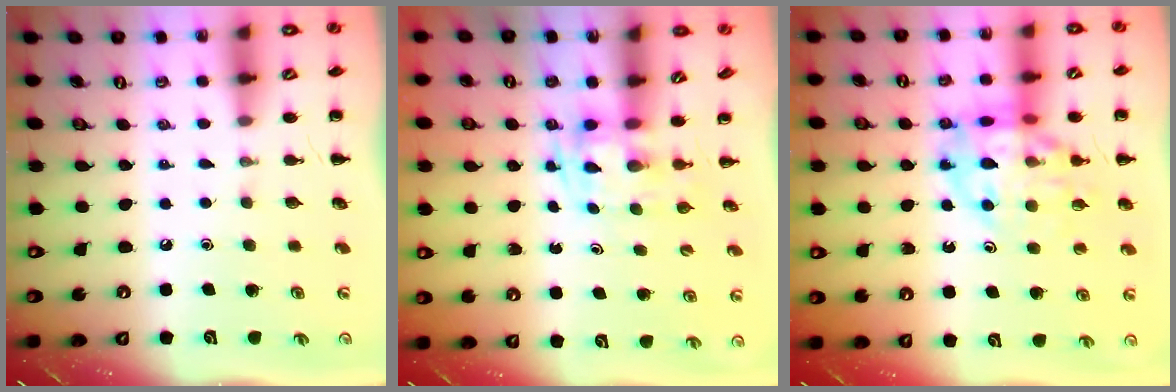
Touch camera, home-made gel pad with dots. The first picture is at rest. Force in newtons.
{"total": 2.8, "press": 2.5, "slide": 1.3}
{"total": 17.0, "press": 16.7, "slide": 3.2}